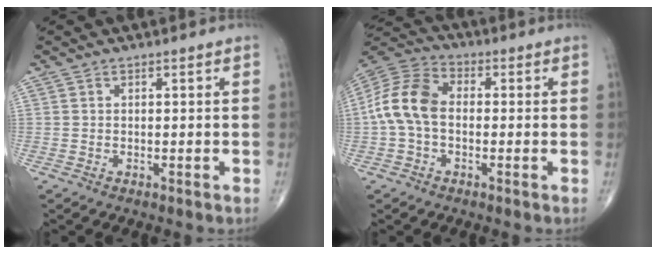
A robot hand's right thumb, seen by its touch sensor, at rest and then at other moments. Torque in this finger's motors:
{"motor_torque": [1.11, 1.98, 1.12, -0.13, 0.13]}